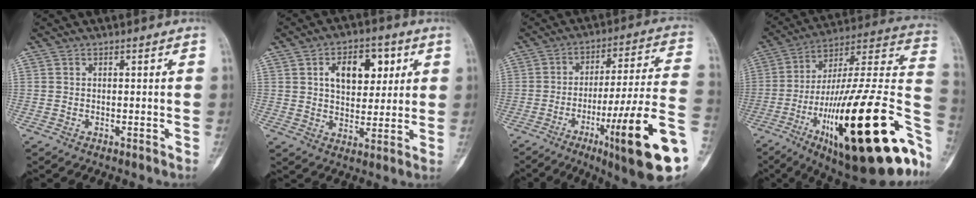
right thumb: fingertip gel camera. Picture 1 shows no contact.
{"total": 11.3, "force": [3.7, 7.1, 7.9], "torque": [-0.078, -0.004, 0.058]}
{"total": 23.2, "force": [-9.2, 2.5, 21.1], "torque": [-0.293, 0.023, -0.136]}
{"total": 39.8, "force": [-13.6, 11.5, 35.6], "torque": [-0.478, 0.050, -0.210]}